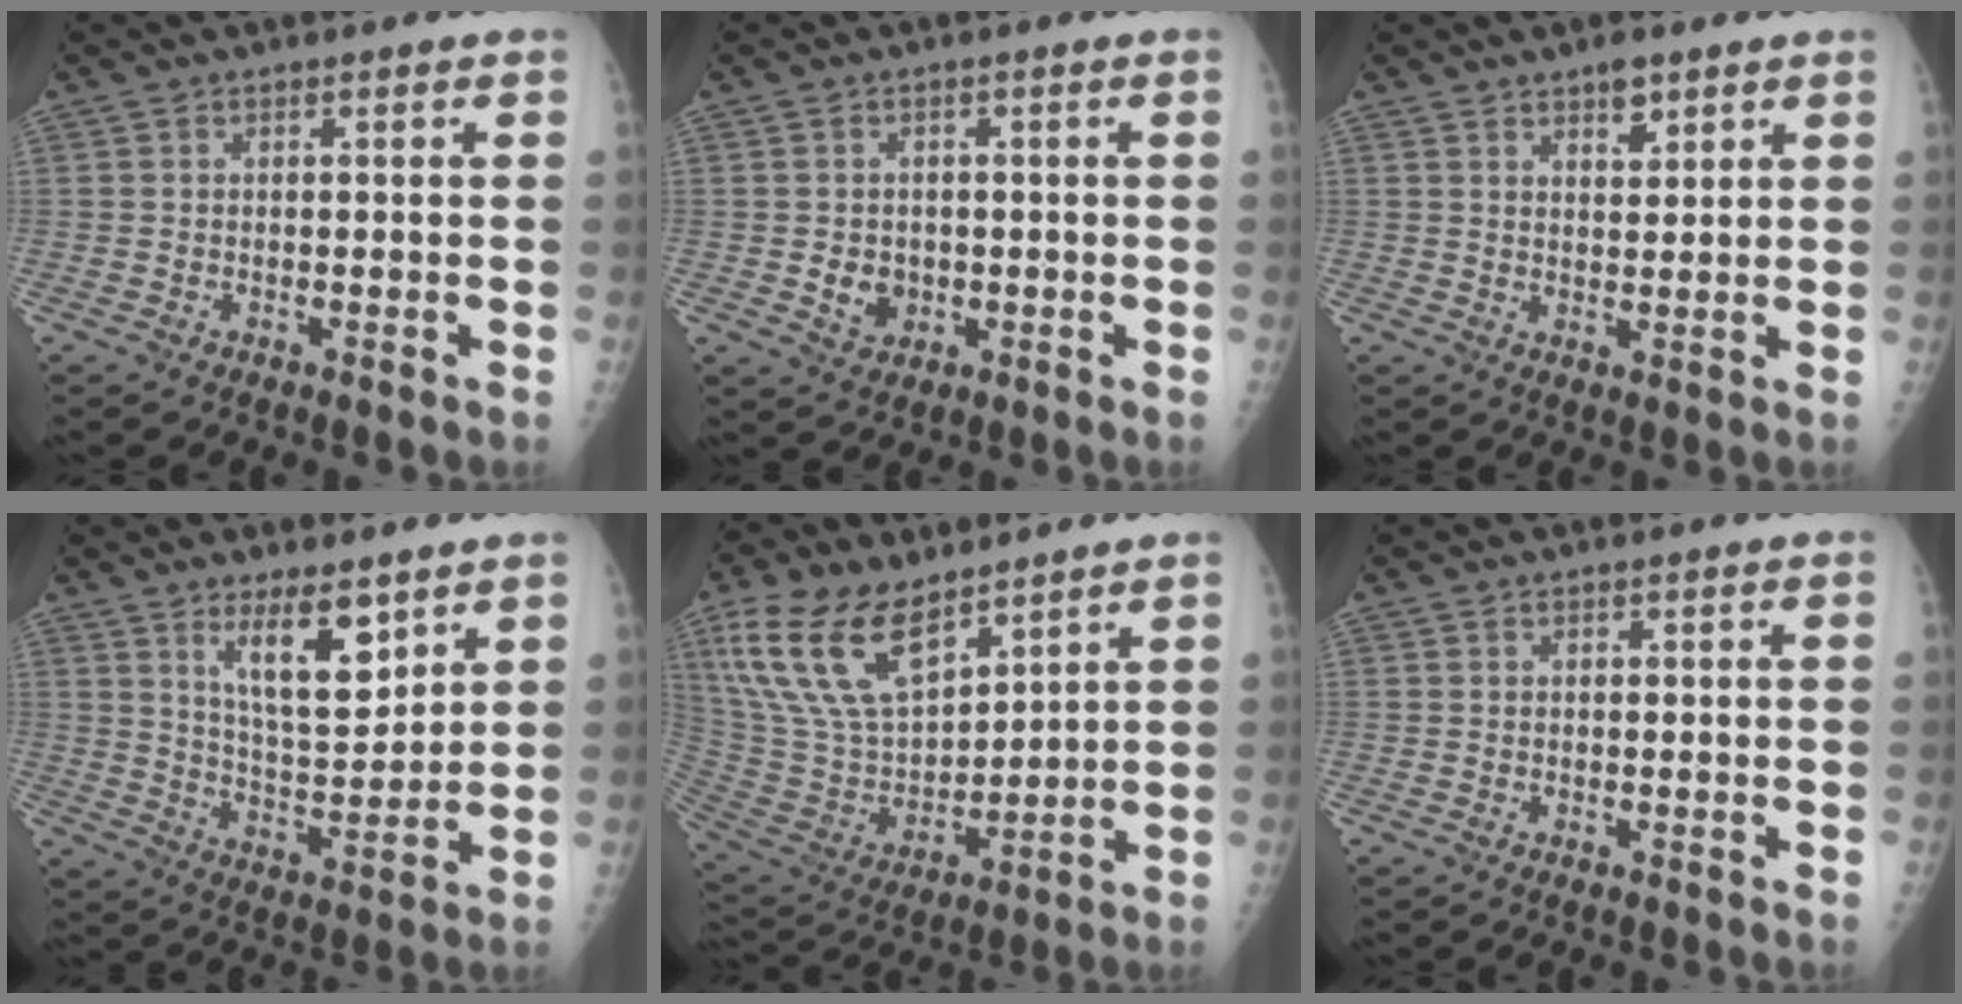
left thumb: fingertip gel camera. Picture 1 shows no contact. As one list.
[{"total": 4.3, "force": [-0.7, 3.7, 2.2], "torque": [-0.016, 0.002, -0.004]}, {"total": 3.2, "force": [2.2, 1.5, 1.7], "torque": [-0.010, -0.014, 0.036]}, {"total": 11.0, "force": [6.3, 4.0, 8.1], "torque": [-0.116, -0.050, 0.117]}, {"total": 18.8, "force": [11.4, 9.2, 11.8], "torque": [-0.211, -0.046, 0.233]}, {"total": 0.0}]